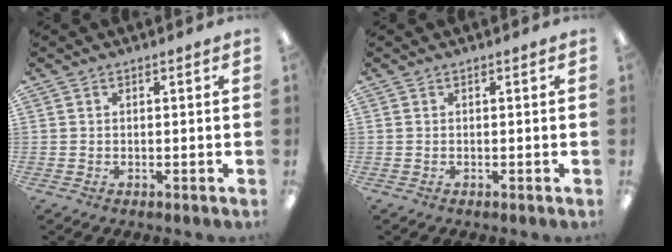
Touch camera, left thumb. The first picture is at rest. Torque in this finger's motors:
{"motor_torque": [0.00, 0.00, 0.05, -0.05, 0.00]}